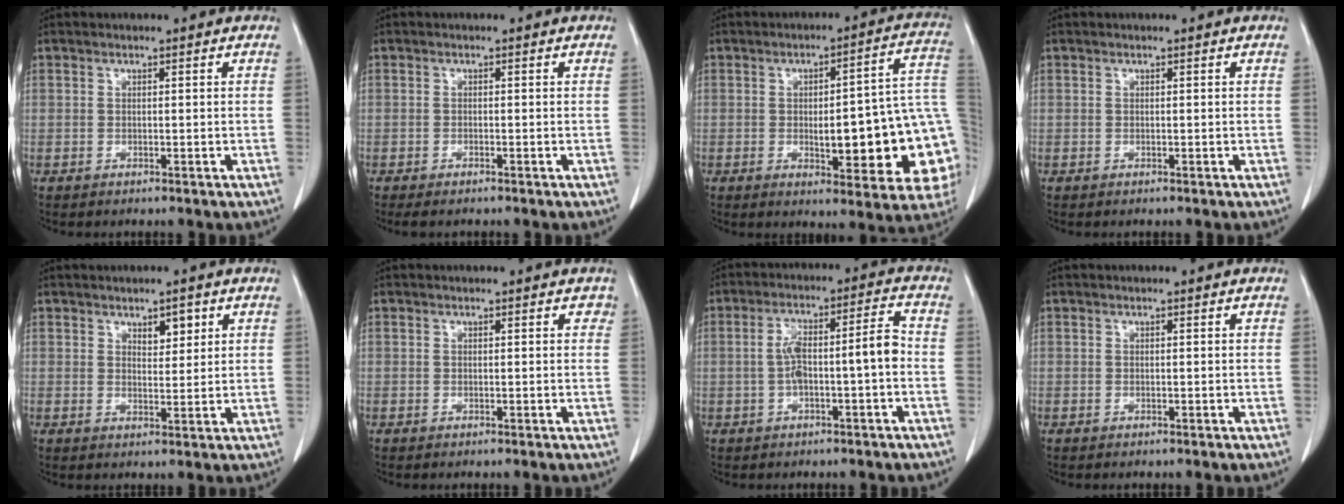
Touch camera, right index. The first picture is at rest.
{"total": 1.4, "force": [-1.2, 0.3, 0.7], "torque": [-0.007, -0.001, -0.014]}
{"total": 19.8, "force": [-2.8, 4.5, 19.1], "torque": [-0.164, 0.033, -0.018]}
{"total": 0.0}
{"total": 3.0, "force": [1.7, 1.4, 2.0], "torque": [-0.028, -0.002, 0.030]}
{"total": 0.8, "force": [0.5, 0.5, 0.2], "torque": [0.007, 0.003, 0.001]}
{"total": 7.8, "force": [-1.1, 1.2, 7.6], "torque": [-0.137, 0.033, -0.016]}
{"total": 0.0}